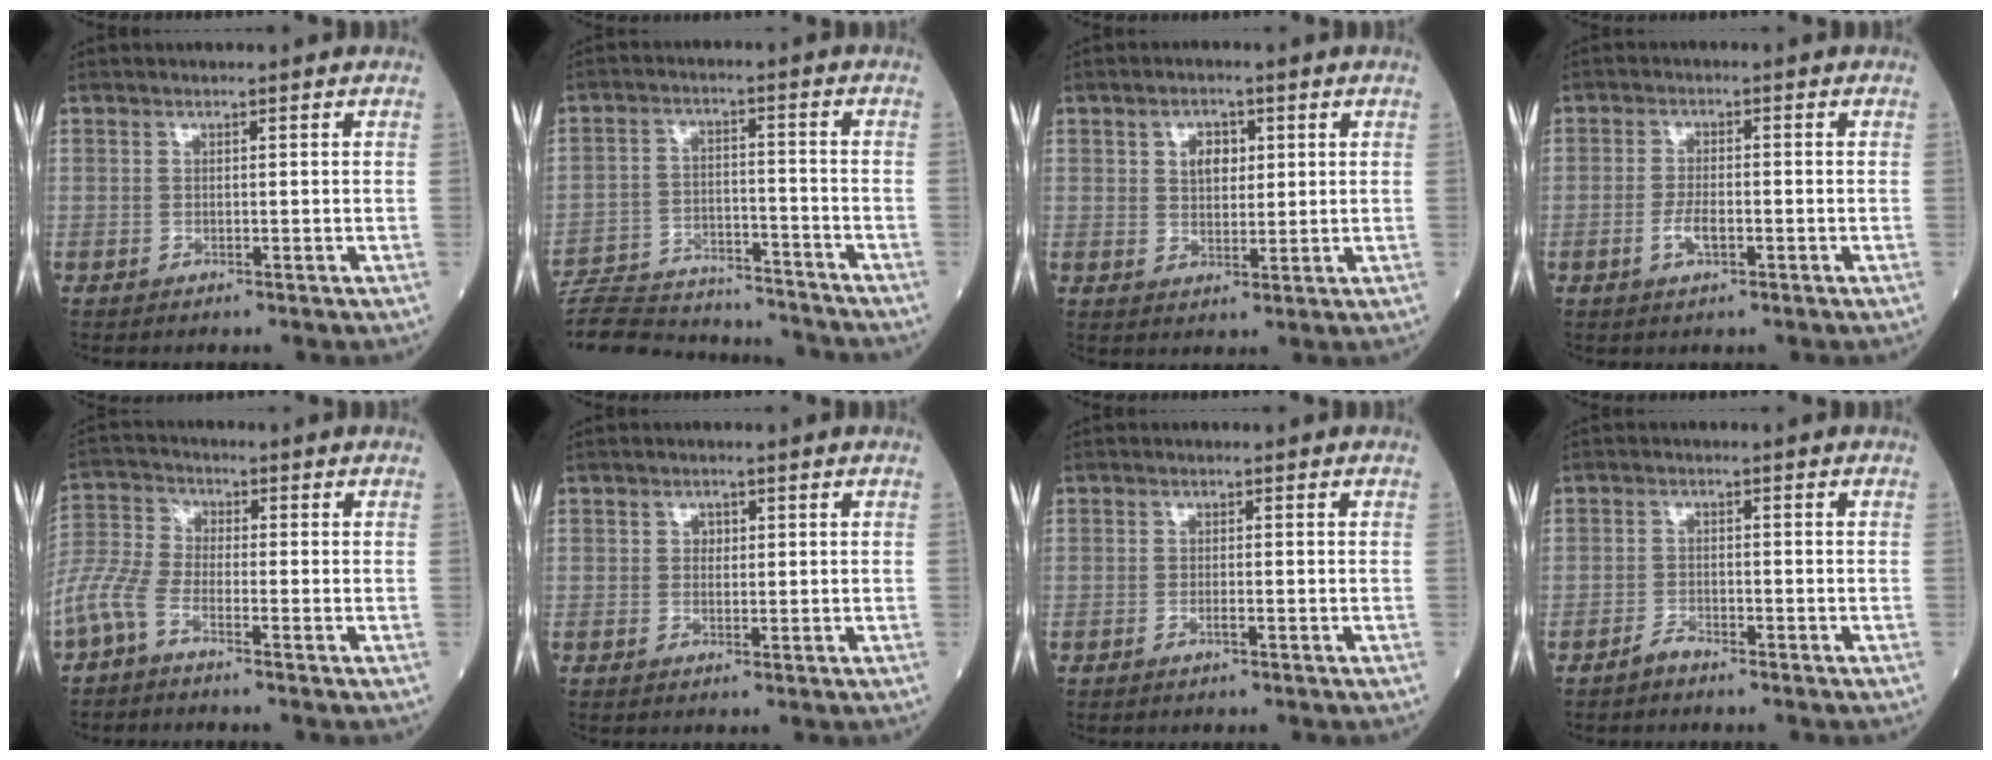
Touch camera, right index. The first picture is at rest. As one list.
[{"total": 19.0, "force": [-18.0, 3.0, 5.0], "torque": [-0.115, -0.001, -0.268]}, {"total": 4.2, "force": [1.4, 2.7, 2.8], "torque": [-0.046, 0.004, 0.027]}, {"total": 3.0, "force": [-1.1, 1.0, 2.7], "torque": [-0.055, 0.001, -0.021]}, {"total": 6.0, "force": [-3.8, 2.0, 4.3], "torque": [-0.115, 0.003, -0.092]}, {"total": 1.5, "force": [0.5, 1.2, 0.8], "torque": [-0.010, 0.001, 0.007]}, {"total": 1.0, "force": [-0.5, 0.0, 0.9], "torque": [-0.020, -0.001, -0.010]}, {"total": 1.6, "force": [-1.5, 0.3, 0.4], "torque": [-0.008, 0.000, -0.026]}]